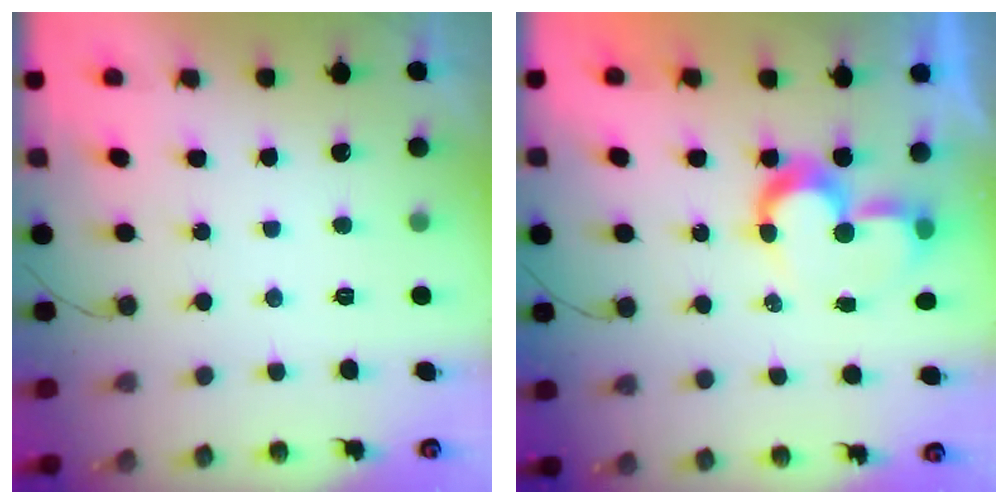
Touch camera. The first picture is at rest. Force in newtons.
{"total": 8.5, "press": 8.5, "slide": 0.2}